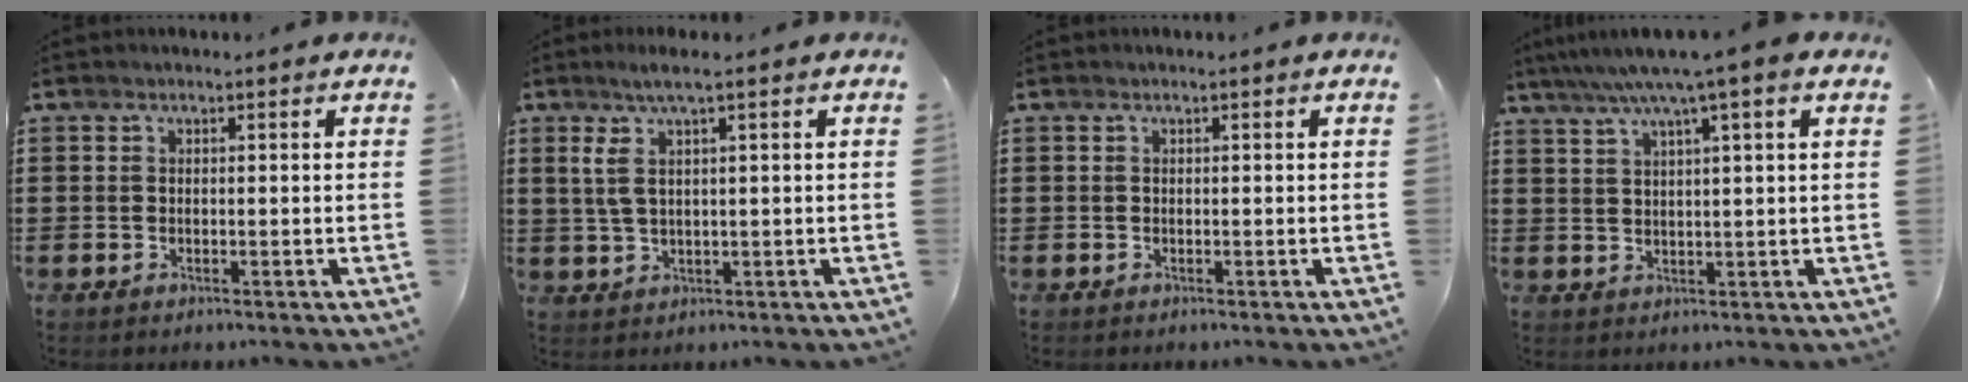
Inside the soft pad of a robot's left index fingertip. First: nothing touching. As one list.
[{"total": 4.4, "force": [1.6, 0.7, 4.1], "torque": [-0.095, -0.004, 0.022]}, {"total": 0.0}, {"total": 5.7, "force": [3.7, -0.7, 4.3], "torque": [-0.093, -0.009, 0.060]}]